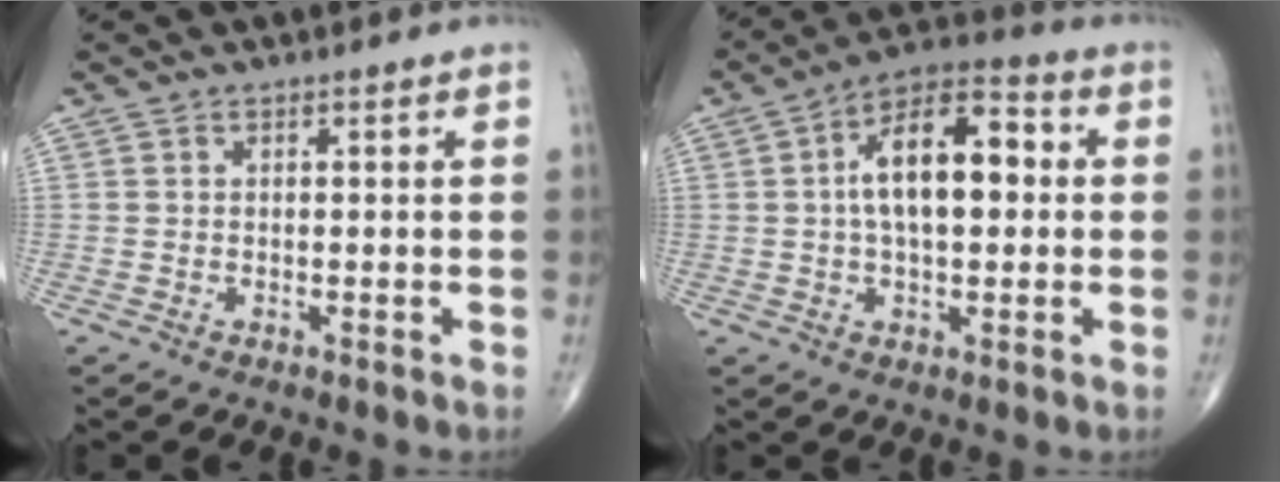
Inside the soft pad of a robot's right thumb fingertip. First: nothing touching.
{"total": 14.2, "force": [1.5, 7.2, 12.2], "torque": [-0.185, 0.029, 0.013]}